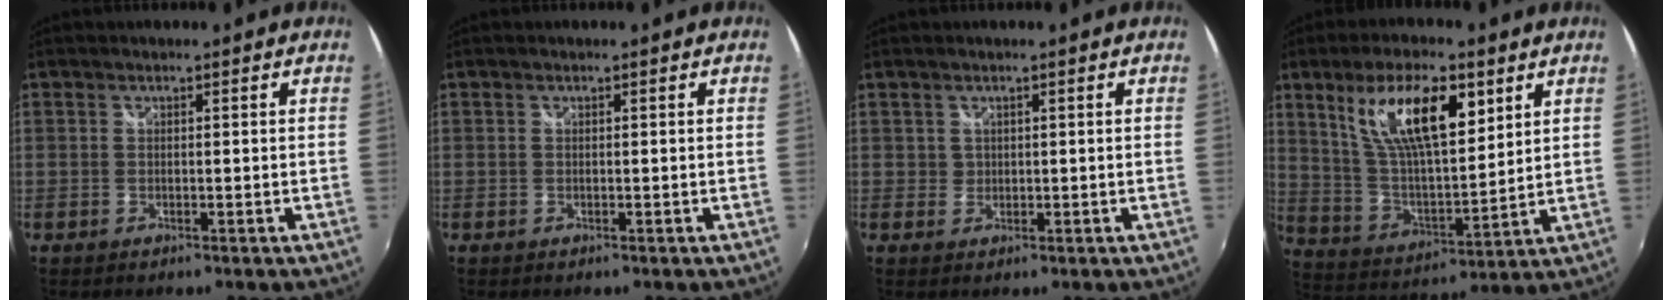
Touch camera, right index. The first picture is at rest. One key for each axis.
{"total": 0.0}
{"total": 1.1, "fx": 0.3, "fy": 1.1, "fz": 0.1, "tx": 0.004, "ty": 0.002, "tz": 0.004}
{"total": 16.5, "fx": 8.1, "fy": 5.9, "fz": 13.1, "tx": -0.235, "ty": 0.010, "tz": 0.158}